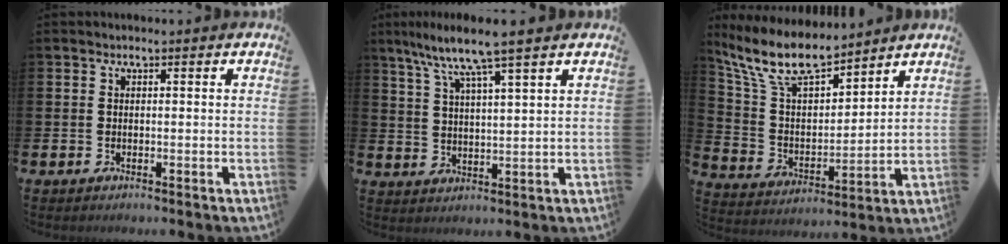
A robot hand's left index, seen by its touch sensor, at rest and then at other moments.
{"total": 7.3, "force": [6.2, -0.1, 3.9], "torque": [-0.097, -0.023, 0.107]}
{"total": 10.1, "force": [8.8, 2.8, 4.3], "torque": [-0.122, -0.043, 0.157]}